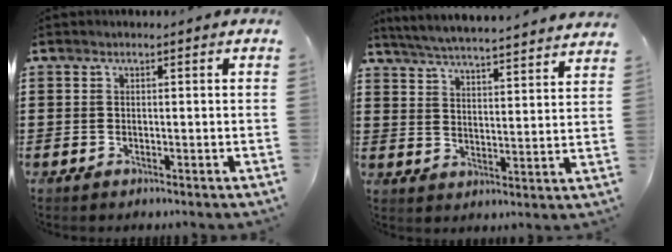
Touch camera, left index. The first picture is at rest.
{"total": 5.2, "force": [5.1, -0.9, 0.9], "torque": [-0.041, -0.042, 0.085]}